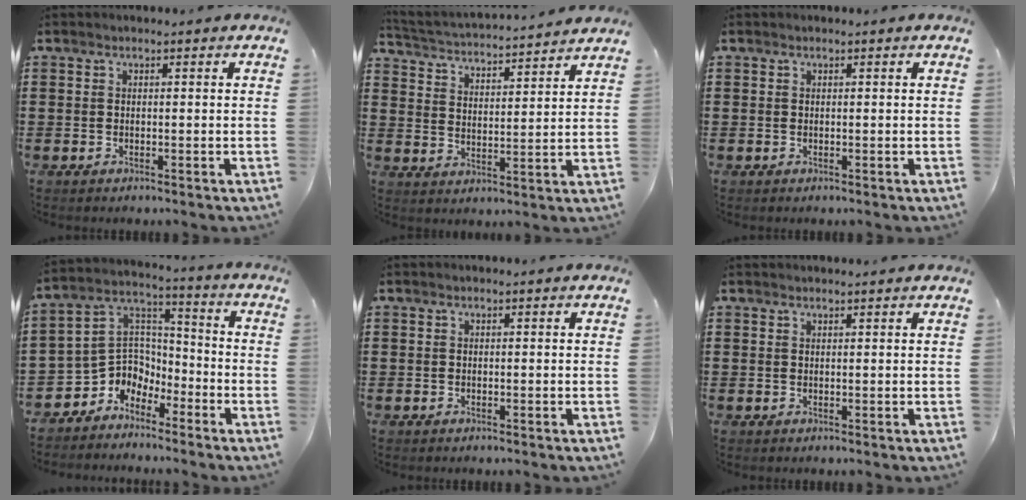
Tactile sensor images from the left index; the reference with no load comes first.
{"total": 3.0, "force": [2.9, -0.3, 0.0], "torque": [-0.022, -0.030, 0.042]}
{"total": 0.0}
{"total": 5.9, "force": [-4.1, 4.3, 0.1], "torque": [-0.030, -0.009, -0.085]}
{"total": 0.0}
{"total": 0.7, "force": [0.6, -0.1, 0.1], "torque": [-0.003, -0.002, 0.013]}